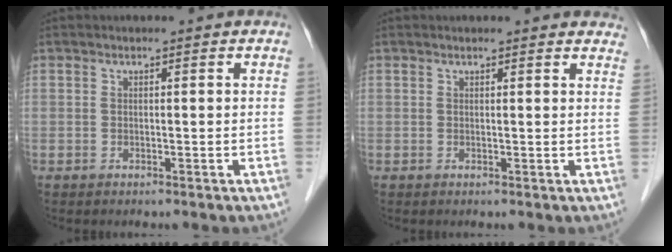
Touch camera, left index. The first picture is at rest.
{"total": 5.7, "force": [5.4, 1.2, 1.4], "torque": [-0.001, -0.001, 0.037]}